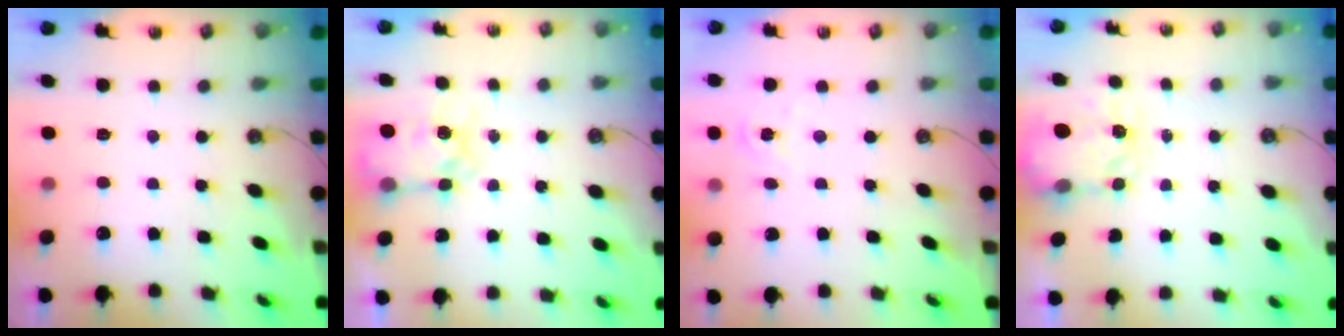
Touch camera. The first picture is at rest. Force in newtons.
{"total": 7.3, "press": 7.3, "slide": 1.0}
{"total": 1.8, "press": 1.8, "slide": 0.3}
{"total": 3.6, "press": 3.6, "slide": 0.5}